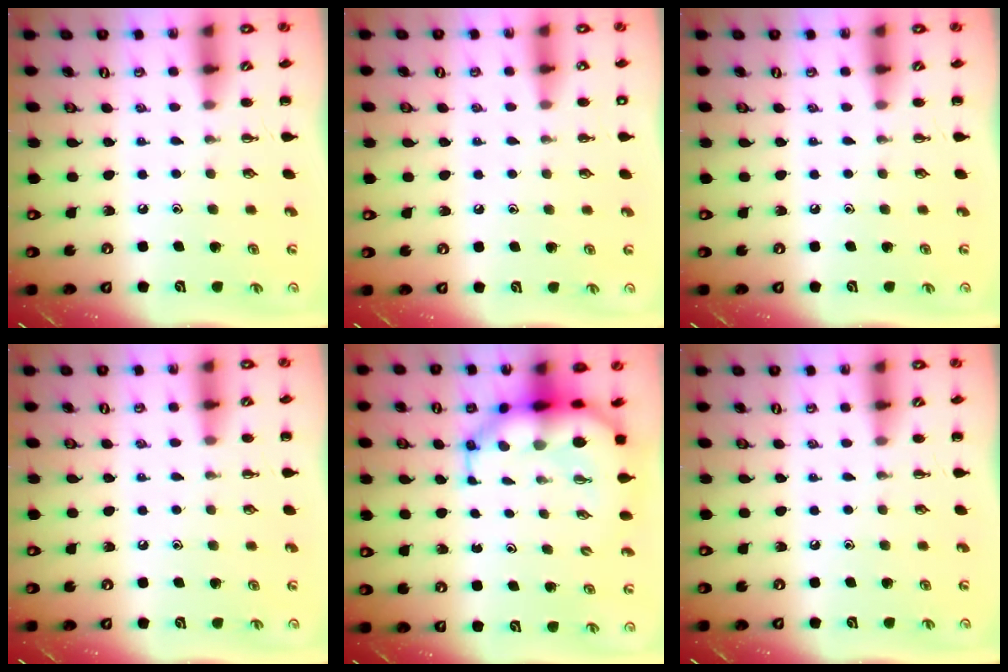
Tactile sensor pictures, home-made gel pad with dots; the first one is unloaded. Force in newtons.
{"total": 1.4, "press": 1.4, "slide": 0.1}
{"total": 0.0}
{"total": 4.8, "press": 4.6, "slide": 1.6}
{"total": 9.4, "press": 9.0, "slide": 2.6}
{"total": 0.0}